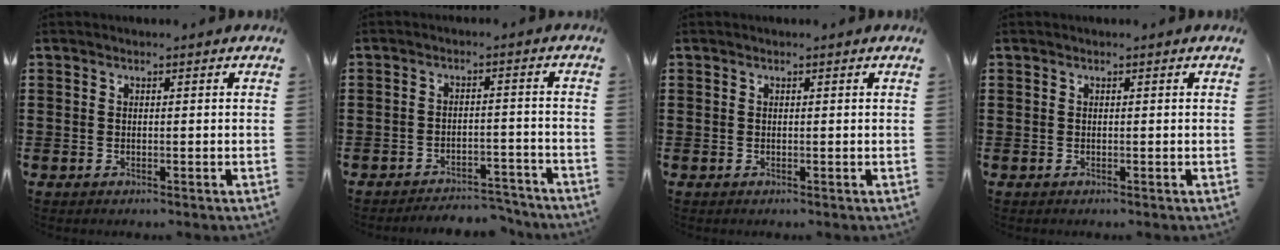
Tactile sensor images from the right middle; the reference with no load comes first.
{"total": 3.9, "force": [-3.8, 0.3, 0.4], "torque": [-0.011, 0.005, -0.080]}
{"total": 0.0}
{"total": 0.0}